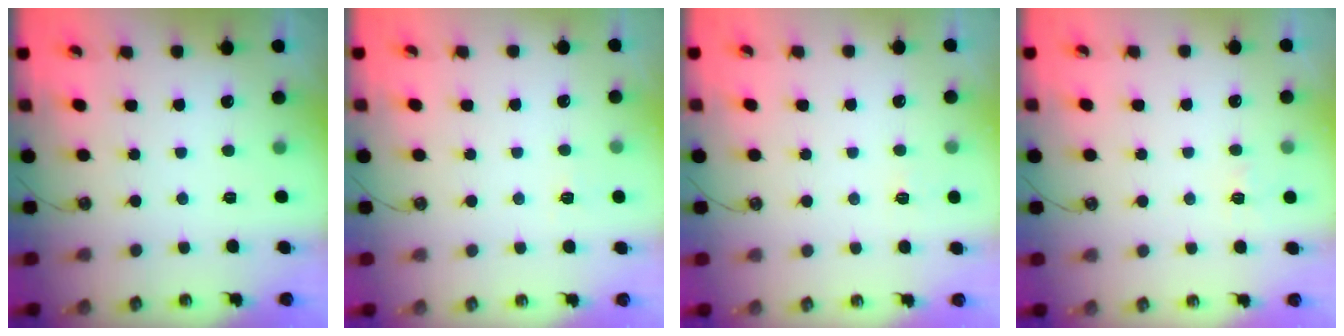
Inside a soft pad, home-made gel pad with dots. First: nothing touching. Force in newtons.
{"total": 2.7, "press": 2.7, "slide": 0.3}
{"total": 2.5, "press": 2.4, "slide": 0.4}
{"total": 5.9, "press": 5.9, "slide": 0.6}